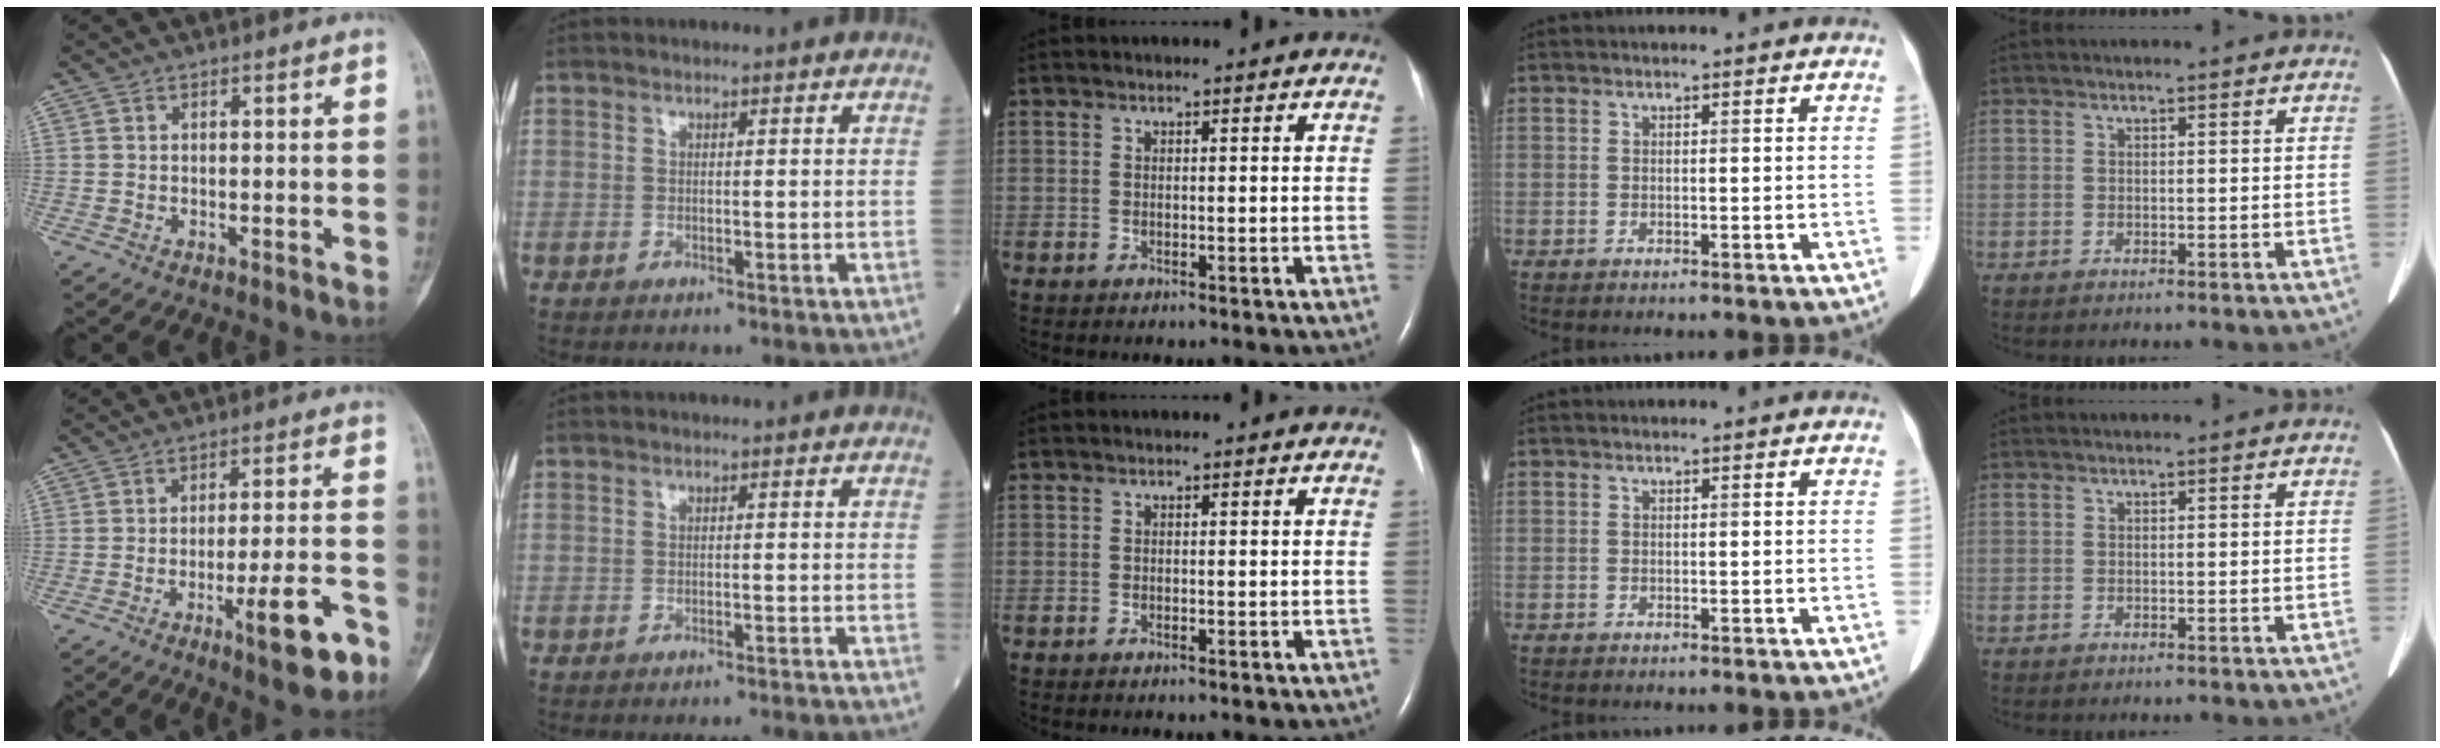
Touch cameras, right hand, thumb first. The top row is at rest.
{"thumb": {"total": 11.4, "force": [-5.9, 2.4, 9.4], "torque": [-0.137, 0.029, -0.082]}, "index": {"total": 6.4, "force": [-6.2, -1.0, 1.0], "torque": [-0.005, -0.011, -0.068]}}